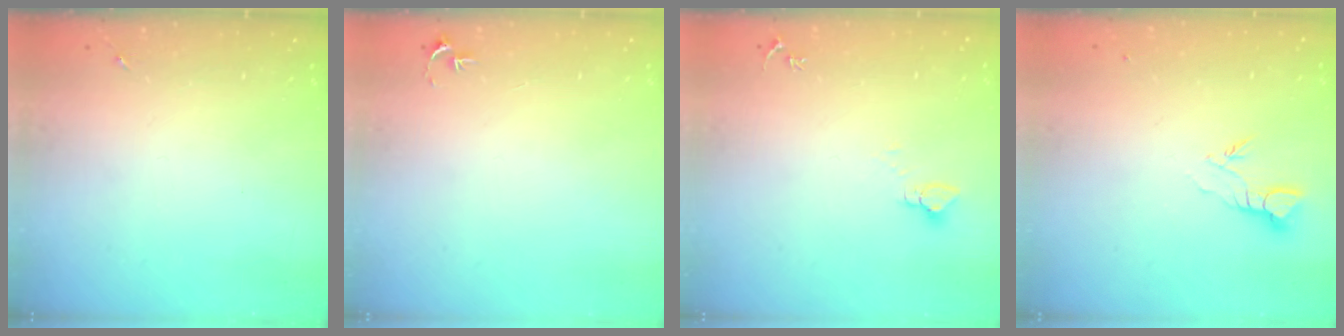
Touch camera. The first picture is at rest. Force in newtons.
{"total": 2.7, "press": 2.7, "slide": 0.3}
{"total": 2.7, "press": 2.7, "slide": 0.1}
{"total": 3.7, "press": 3.6, "slide": 0.3}